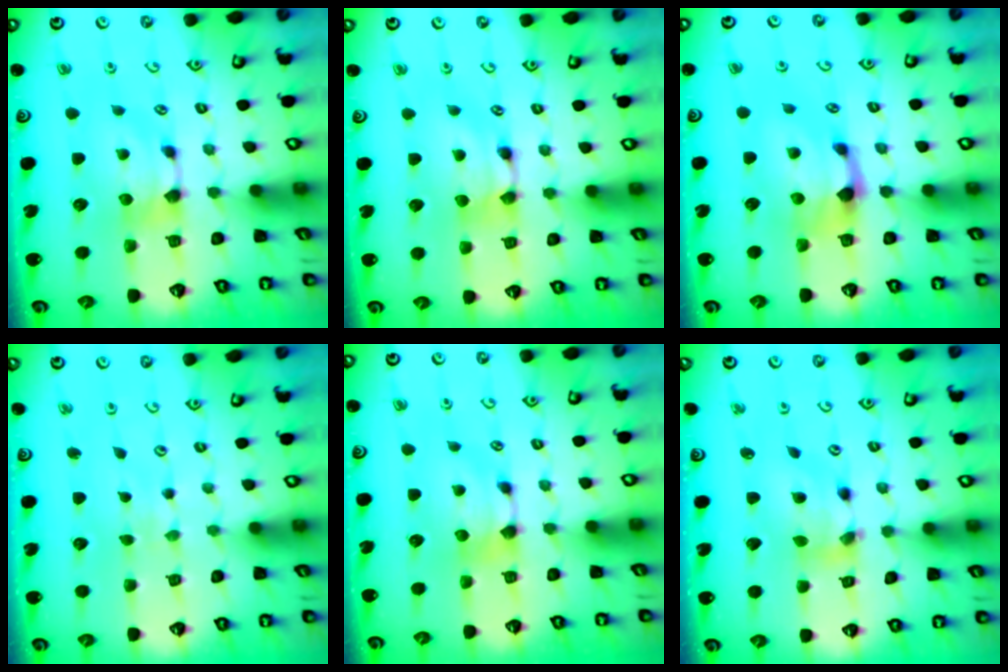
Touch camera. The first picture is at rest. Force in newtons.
{"total": 1.9, "press": 1.9, "slide": 0.1}
{"total": 2.5, "press": 2.0, "slide": 1.5}
{"total": 4.2, "press": 4.2, "slide": 0.3}
{"total": 0.0}
{"total": 4.5, "press": 4.2, "slide": 1.5}